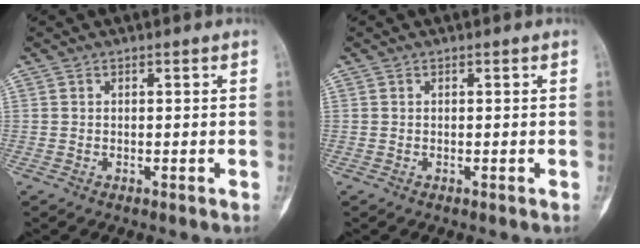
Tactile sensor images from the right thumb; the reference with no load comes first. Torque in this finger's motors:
{"motor_torque": [0.04, 0.04, 0.11, -0.11, 0.02]}